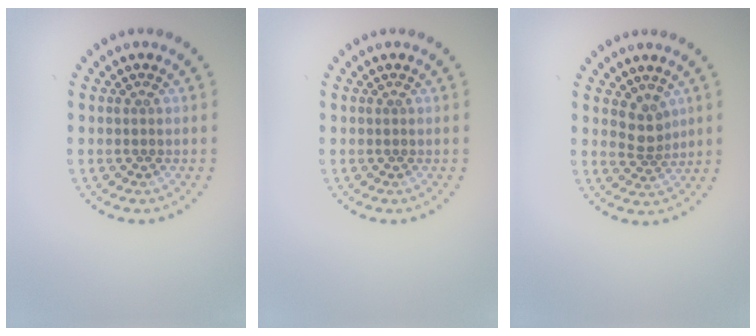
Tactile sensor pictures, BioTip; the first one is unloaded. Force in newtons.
{"total": 0.0}
{"total": 2.2, "press": 1.8, "slide": 1.3}